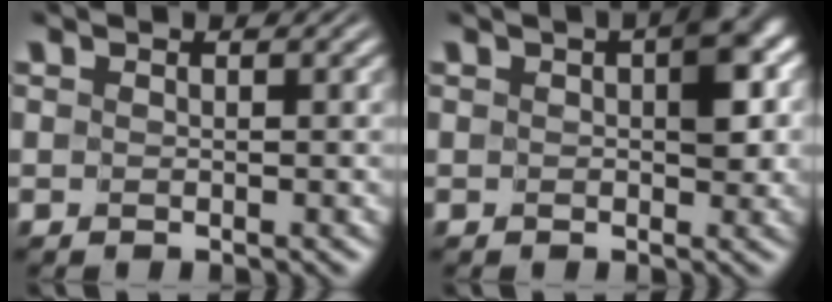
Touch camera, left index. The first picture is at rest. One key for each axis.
{"total": 3.7, "fx": 0.4, "fy": 2.0, "fz": 3.0, "tx": -0.034, "ty": 0.004, "tz": 0.001}